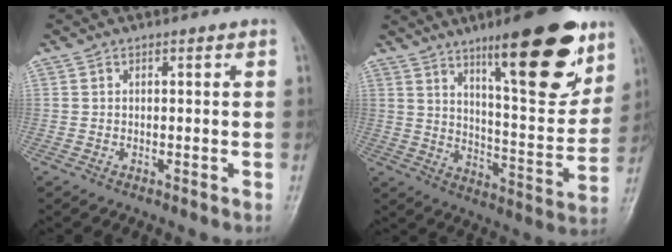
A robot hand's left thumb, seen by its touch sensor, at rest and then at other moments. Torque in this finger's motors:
{"motor_torque": [1.98, 1.10, 1.65, -1.12, 0.31]}